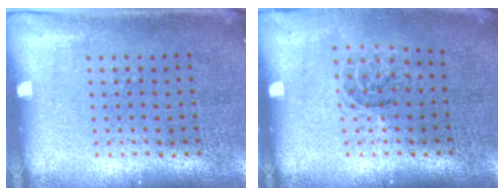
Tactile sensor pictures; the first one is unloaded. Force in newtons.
{"total": 1.2, "press": 1.1, "slide": 0.5}